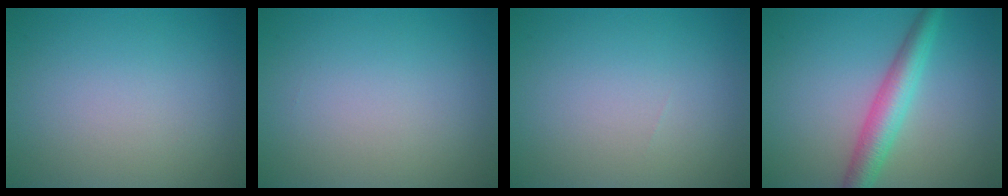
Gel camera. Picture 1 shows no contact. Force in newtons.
{"total": 0.0}
{"total": 0.0}
{"total": 4.3, "press": 4.3, "slide": 0.0}